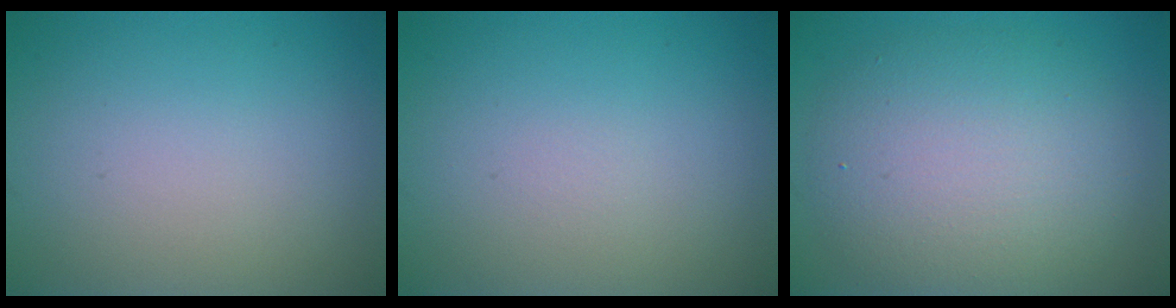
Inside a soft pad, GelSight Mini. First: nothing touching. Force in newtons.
{"total": 0.0}
{"total": 7.4, "press": 7.4, "slide": 0.4}